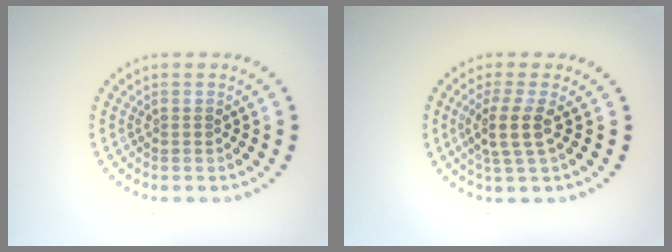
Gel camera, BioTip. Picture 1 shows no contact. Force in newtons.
{"total": 2.9, "press": 2.4, "slide": 1.7}